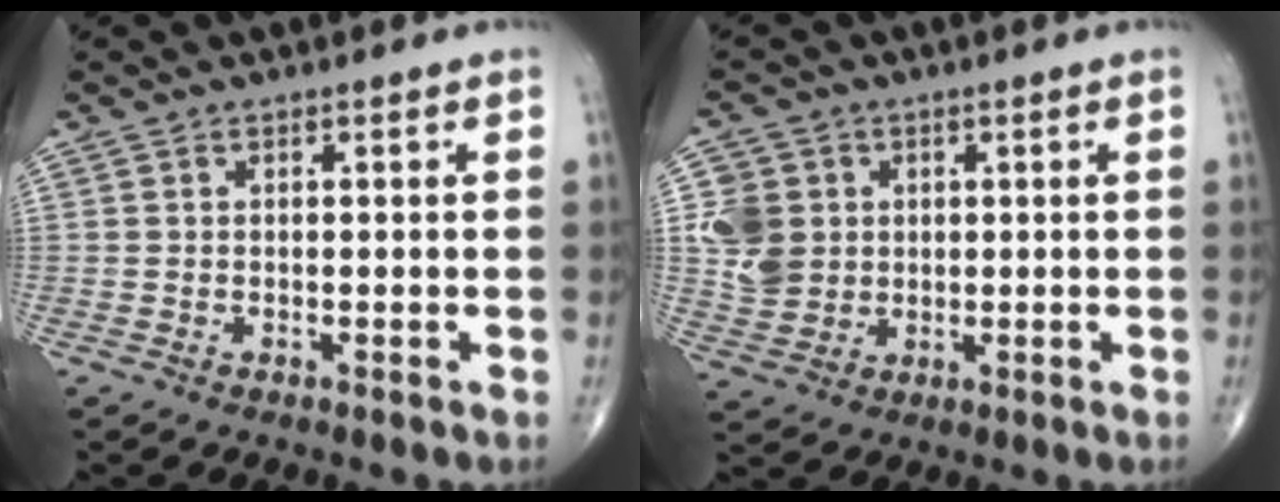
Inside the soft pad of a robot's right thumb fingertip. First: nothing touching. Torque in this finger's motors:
{"motor_torque": [0.03, 0.06, 0.39, 0.31, 0.02]}